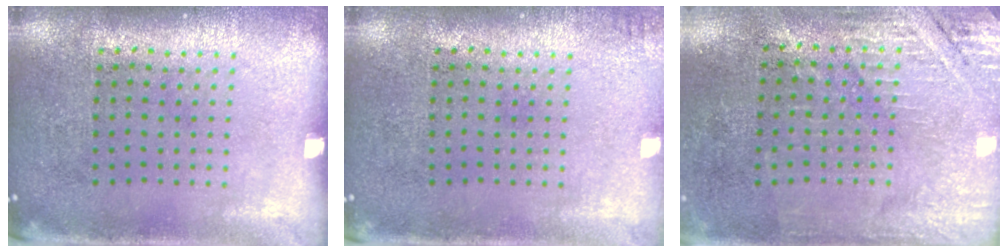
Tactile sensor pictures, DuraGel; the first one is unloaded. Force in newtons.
{"total": 0.9, "press": 0.9, "slide": 0.2}
{"total": 2.8, "press": 2.6, "slide": 0.9}